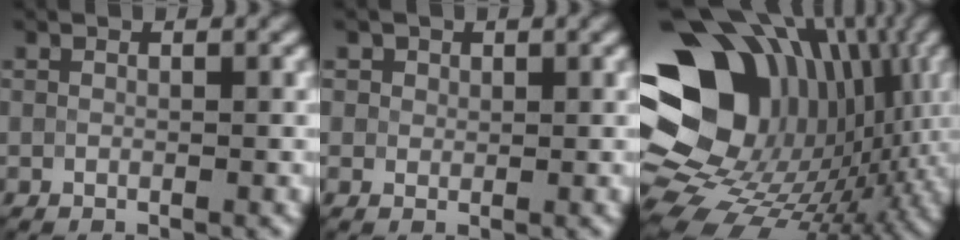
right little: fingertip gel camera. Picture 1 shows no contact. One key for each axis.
{"total": 1.3, "fx": 0.5, "fy": 1.2, "fz": -0.1, "tx": 0.028, "ty": 0.000, "tz": -0.001}
{"total": 18.9, "fx": 1.9, "fy": 14.7, "fz": 11.7, "tx": -0.198, "ty": -0.012, "tz": 0.058}